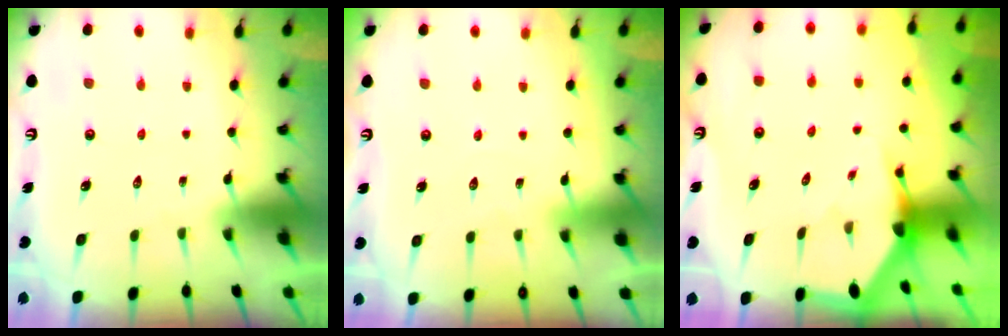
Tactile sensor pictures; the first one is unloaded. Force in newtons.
{"total": 2.7, "press": 2.7, "slide": 0.3}
{"total": 2.9, "press": 2.9, "slide": 0.2}